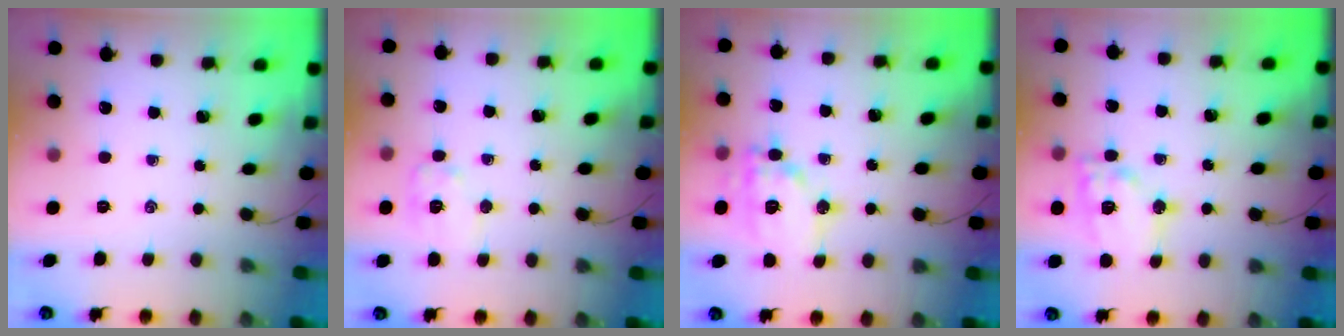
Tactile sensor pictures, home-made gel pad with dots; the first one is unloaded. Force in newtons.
{"total": 7.6, "press": 7.6, "slide": 0.3}
{"total": 13.6, "press": 13.6, "slide": 1.1}
{"total": 14.3, "press": 14.1, "slide": 2.6}